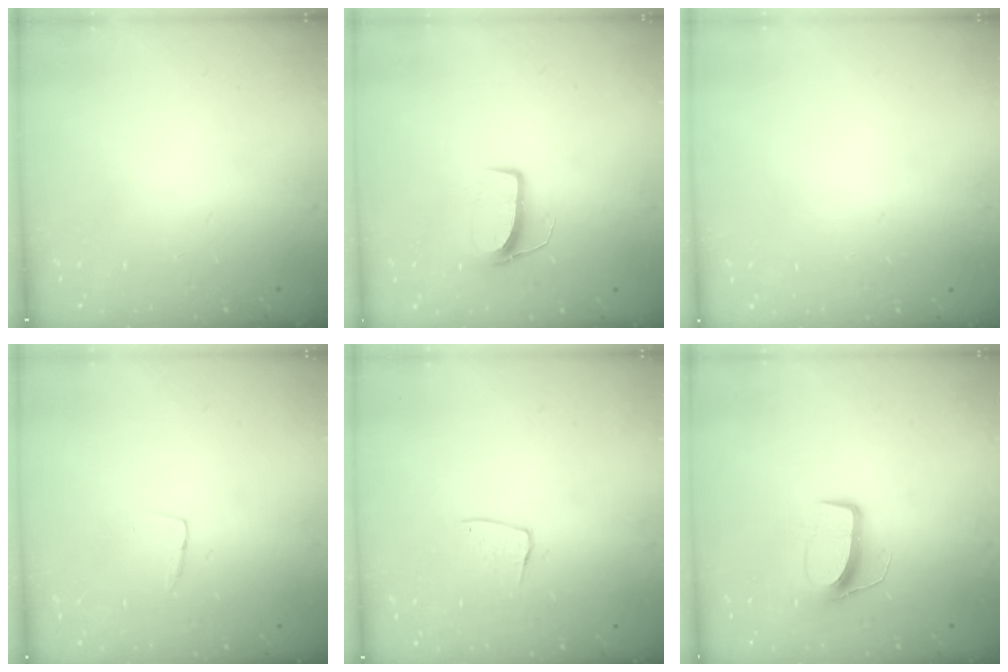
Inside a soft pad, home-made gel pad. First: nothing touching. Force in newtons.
{"total": 7.0, "press": 7.0, "slide": 0.4}
{"total": 0.0}
{"total": 3.3, "press": 3.3, "slide": 0.2}
{"total": 5.6, "press": 5.6, "slide": 0.3}
{"total": 8.6, "press": 8.5, "slide": 0.4}